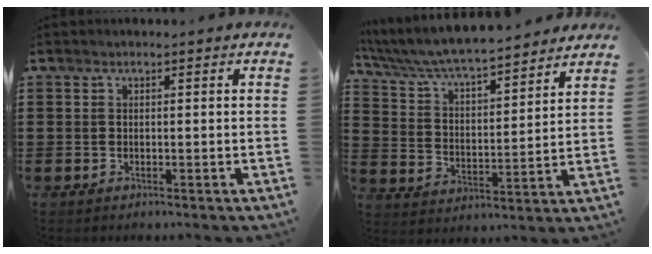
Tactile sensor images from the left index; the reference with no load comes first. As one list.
[{"total": 6.1, "force": [5.7, 0.4, 2.0], "torque": [-0.065, -0.039, 0.093]}]